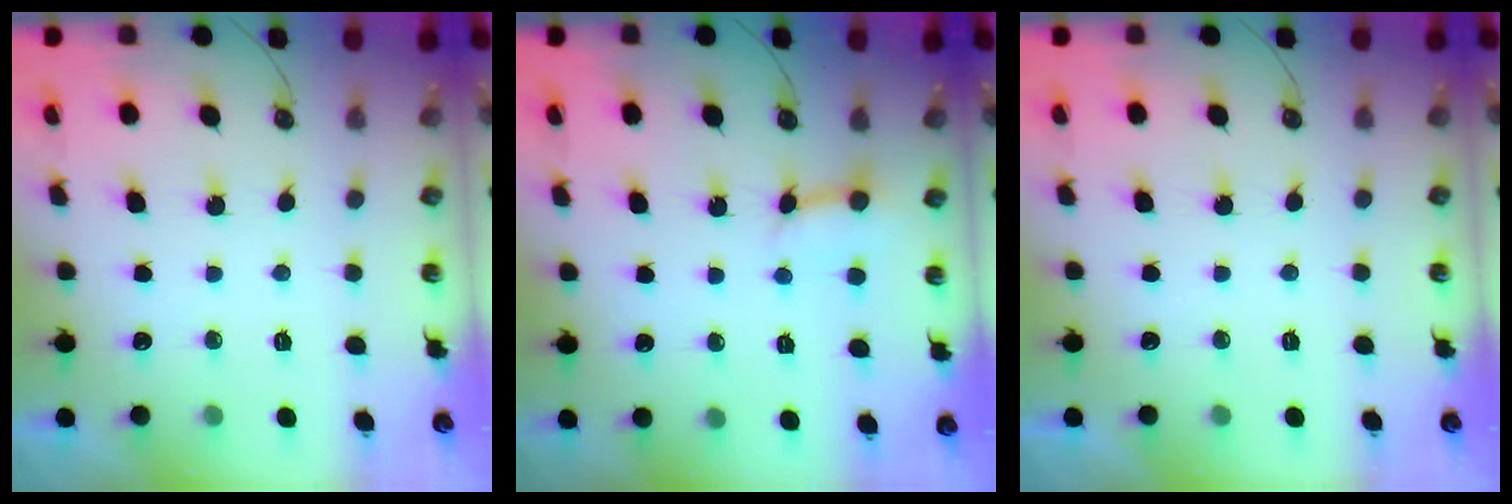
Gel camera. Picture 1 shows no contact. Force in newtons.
{"total": 4.9, "press": 4.9, "slide": 0.6}
{"total": 0.0}